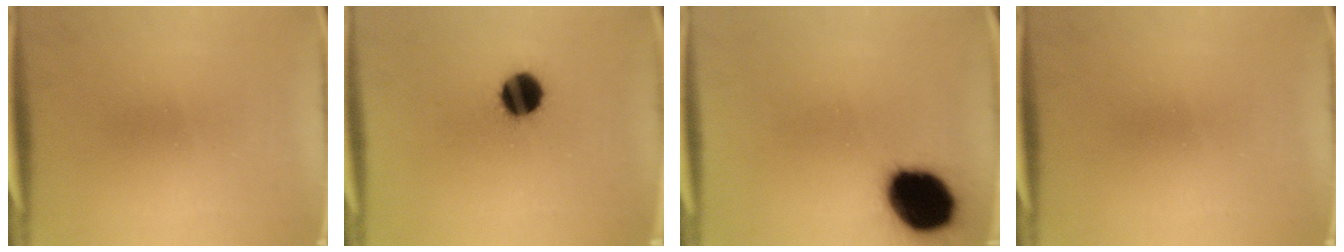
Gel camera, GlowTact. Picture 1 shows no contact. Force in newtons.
{"total": 10.3}
{"total": 18.1}
{"total": 0.0}